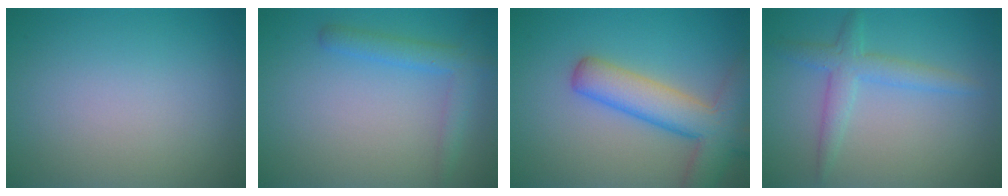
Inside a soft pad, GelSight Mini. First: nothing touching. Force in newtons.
{"total": 2.6, "press": 2.6, "slide": 0.1}
{"total": 6.9, "press": 6.9, "slide": 0.5}
{"total": 2.9, "press": 2.9, "slide": 0.1}